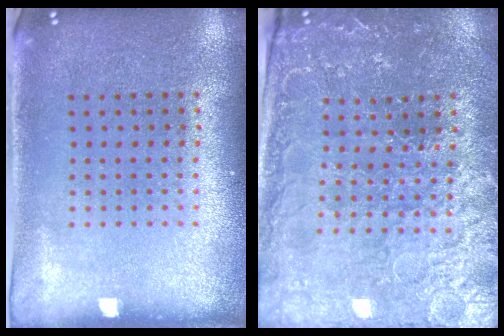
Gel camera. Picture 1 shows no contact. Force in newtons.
{"total": 3.2, "press": 3.1, "slide": 0.4}